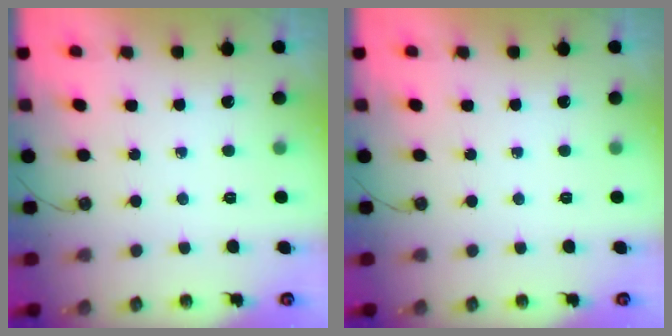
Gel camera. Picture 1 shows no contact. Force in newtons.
{"total": 0.0}